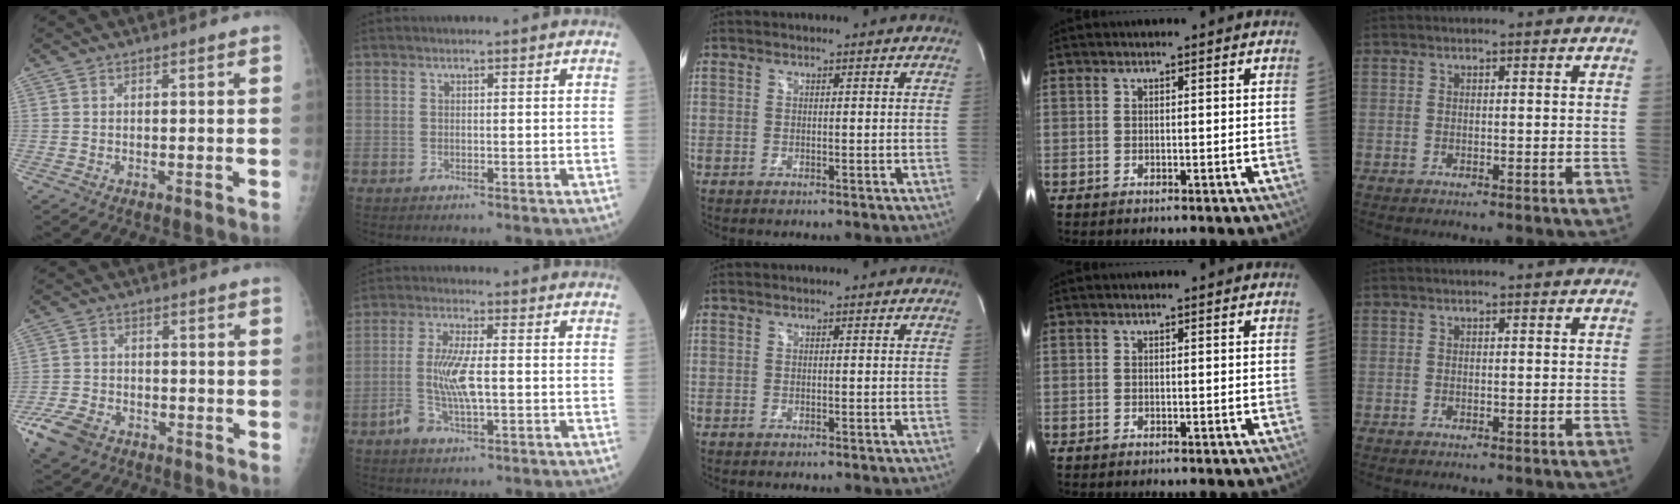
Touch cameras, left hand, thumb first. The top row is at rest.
{"thumb": {"total": 8.1, "force": [-4.7, 5.3, 3.9], "torque": [-0.084, 0.016, -0.084]}, "index": {"total": 6.7, "force": [-1.2, 1.7, 6.4], "torque": [-0.141, -0.002, -0.025]}}